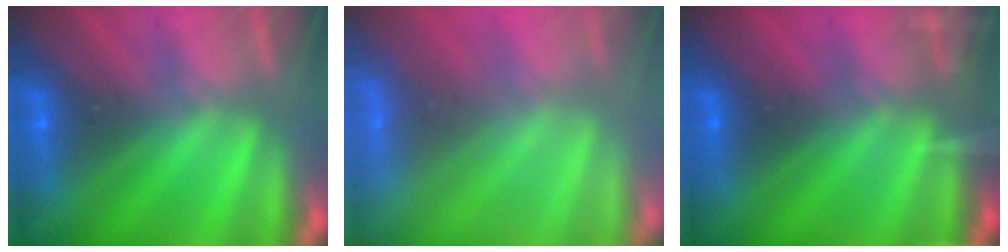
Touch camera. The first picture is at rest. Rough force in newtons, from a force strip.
{"total": 7.5}
{"total": 7.8}